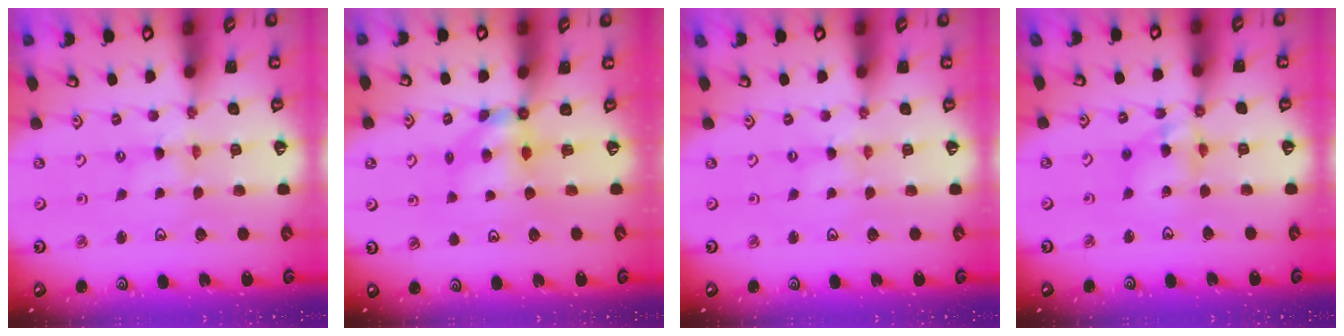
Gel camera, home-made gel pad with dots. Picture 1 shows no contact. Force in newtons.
{"total": 5.6, "press": 5.6, "slide": 0.2}
{"total": 0.0}
{"total": 10.2, "press": 10.1, "slide": 1.4}